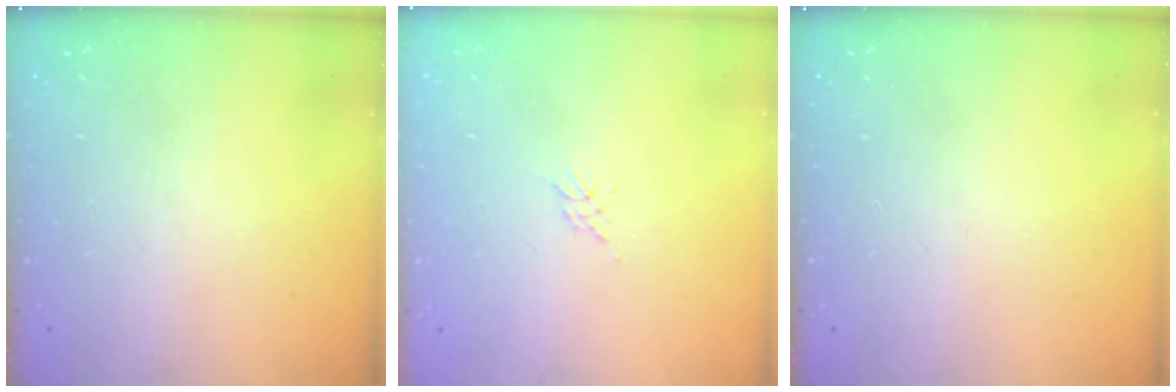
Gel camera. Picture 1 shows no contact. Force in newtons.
{"total": 2.1, "press": 2.1, "slide": 0.5}
{"total": 0.0}